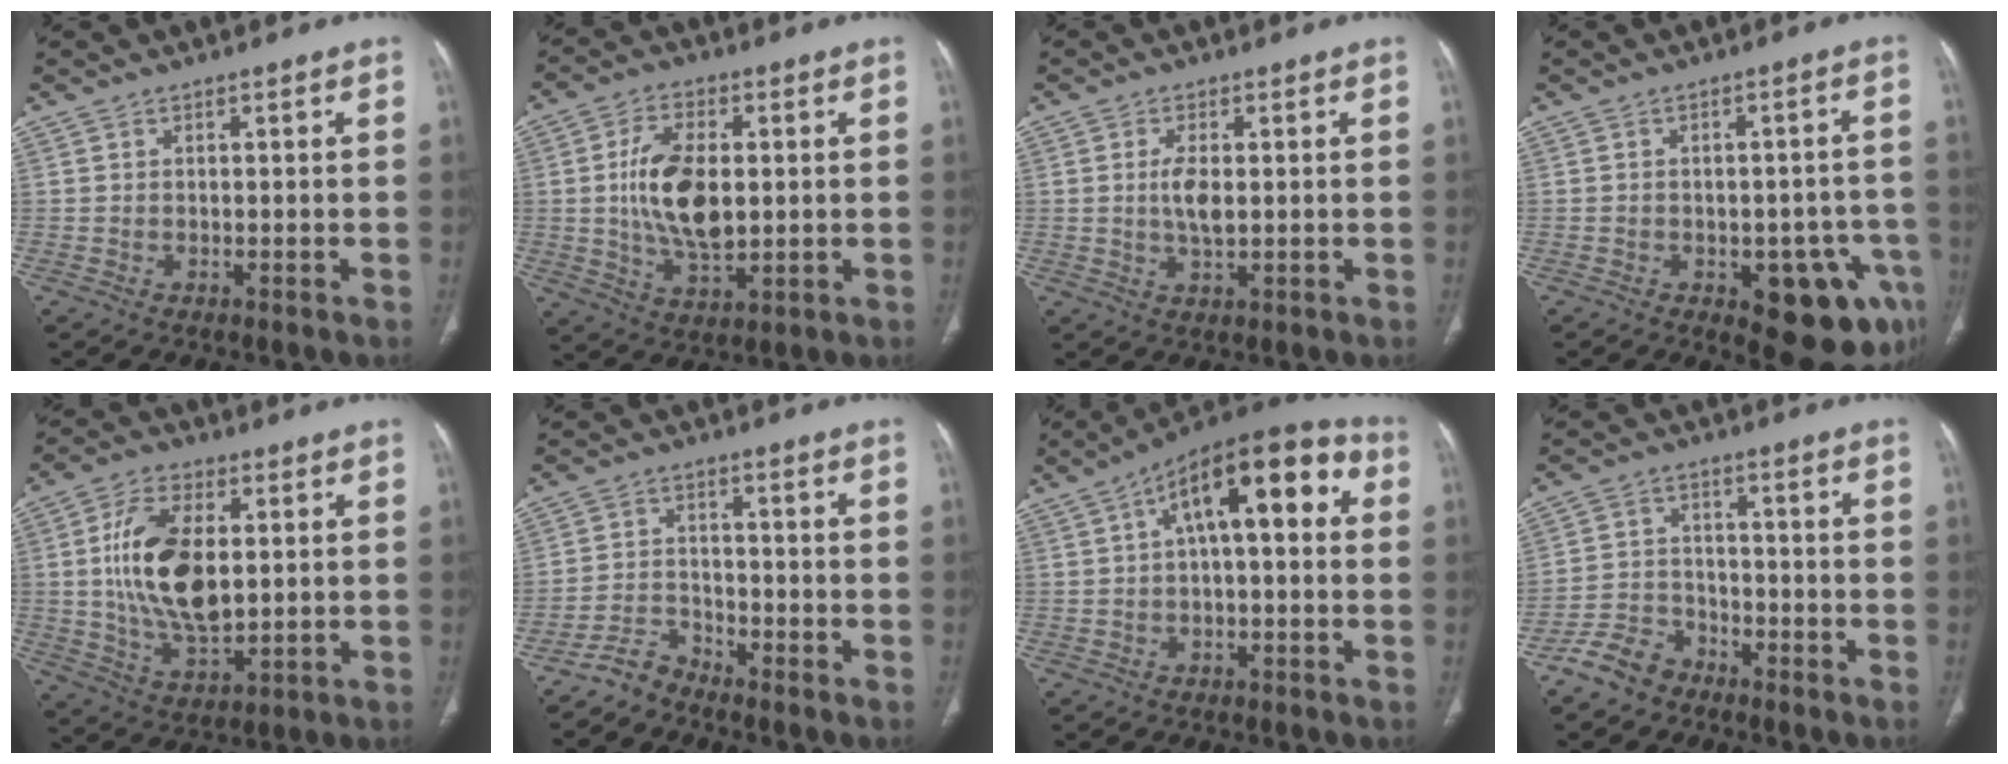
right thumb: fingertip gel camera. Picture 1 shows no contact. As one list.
[{"total": 13.1, "force": [0.8, 7.1, 11.0], "torque": [-0.197, -0.006, 0.020]}, {"total": 4.4, "force": [0.4, 1.8, 4.1], "torque": [-0.084, -0.008, 0.010]}, {"total": 14.1, "force": [-6.1, 6.6, 10.9], "torque": [-0.091, 0.029, -0.062]}, {"total": 16.5, "force": [2.0, 8.8, 13.8], "torque": [-0.250, -0.010, 0.042]}, {"total": 3.9, "force": [-3.7, 1.1, 0.2], "torque": [-0.002, 0.022, -0.075]}, {"total": 17.1, "force": [4.1, 7.0, 15.1], "torque": [-0.202, 0.043, 0.053]}, {"total": 5.5, "force": [-4.1, 3.5, 0.8], "torque": [0.001, 0.031, -0.080]}]